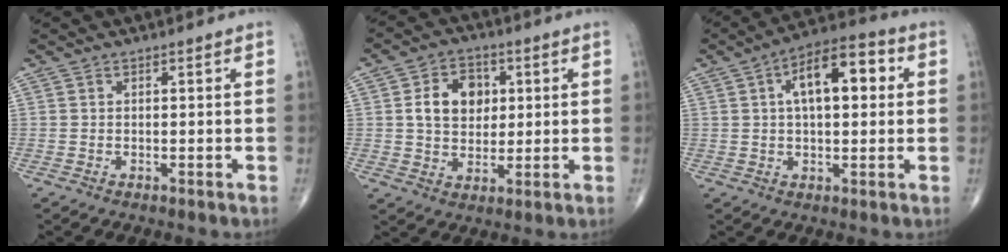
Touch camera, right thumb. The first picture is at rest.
{"total": 9.5, "force": [1.9, 7.2, 5.9], "torque": [-0.069, -0.001, 0.032]}
{"total": 12.6, "force": [2.9, 5.9, 10.7], "torque": [-0.153, 0.023, 0.038]}